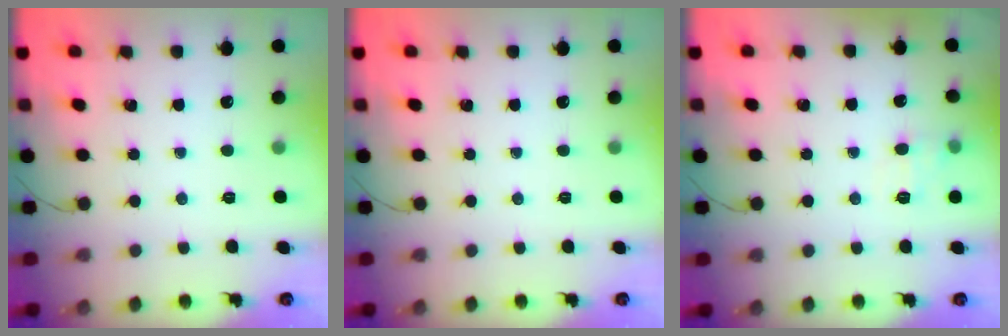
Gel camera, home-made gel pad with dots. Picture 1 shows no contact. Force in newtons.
{"total": 0.0}
{"total": 7.7, "press": 7.6, "slide": 1.5}